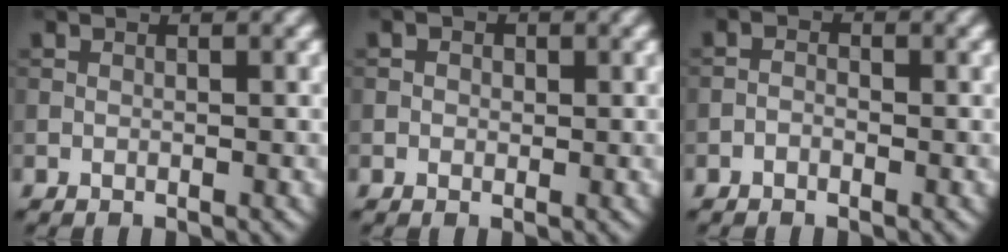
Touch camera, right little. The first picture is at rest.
{"total": 1.2, "force": [0.3, 1.0, 0.5], "torque": [-0.005, 0.000, -0.004]}
{"total": 0.9, "force": [-0.6, 0.5, 0.4], "torque": [-0.006, 0.002, -0.016]}